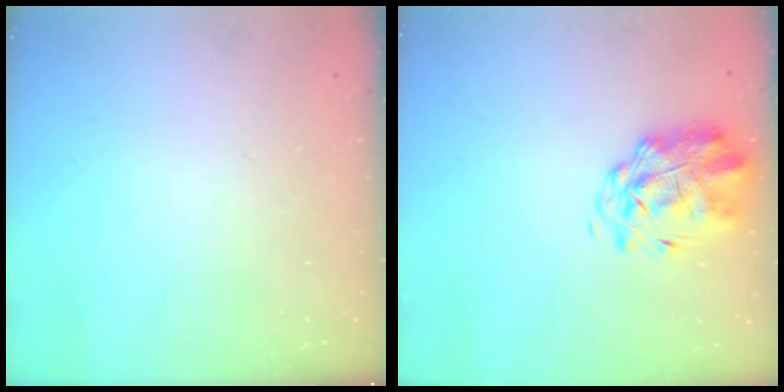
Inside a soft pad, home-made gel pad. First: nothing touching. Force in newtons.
{"total": 2.7, "press": 2.3, "slide": 1.5}